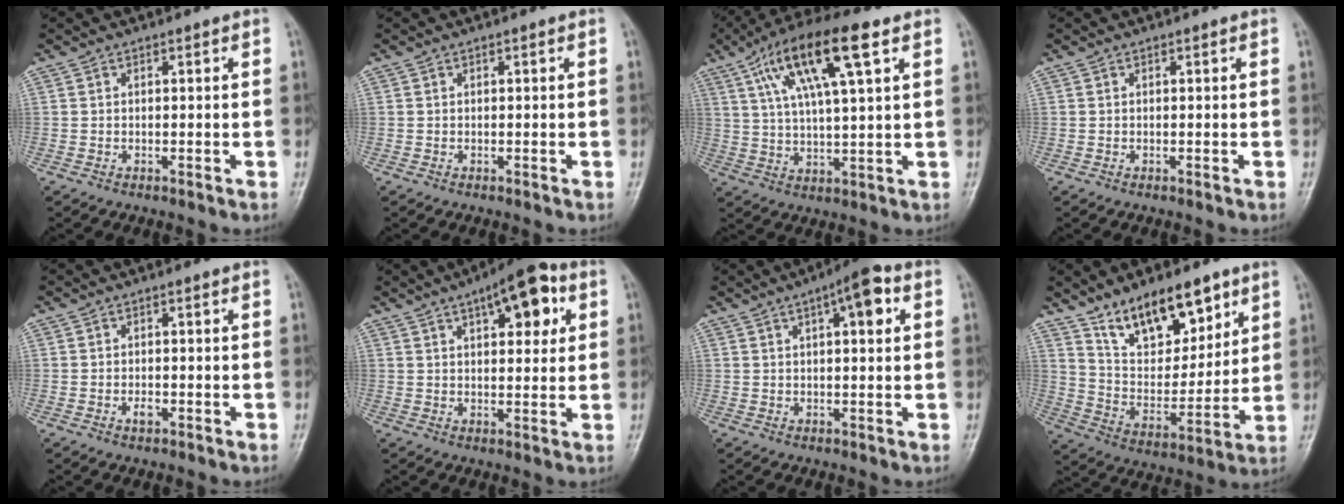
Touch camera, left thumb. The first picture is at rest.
{"total": 0.0}
{"total": 16.2, "force": [7.2, 4.0, 13.9], "torque": [-0.256, 0.004, 0.125]}
{"total": 0.0}
{"total": 1.6, "force": [-0.7, 0.9, 1.1], "torque": [-0.018, 0.005, -0.011]}
{"total": 11.2, "force": [4.9, 4.7, 9.0], "torque": [-0.096, -0.001, 0.062]}
{"total": 7.3, "force": [2.7, 2.3, 6.4], "torque": [-0.084, 0.010, 0.033]}
{"total": 16.2, "force": [10.6, 7.7, 9.5], "torque": [-0.105, -0.063, 0.195]}